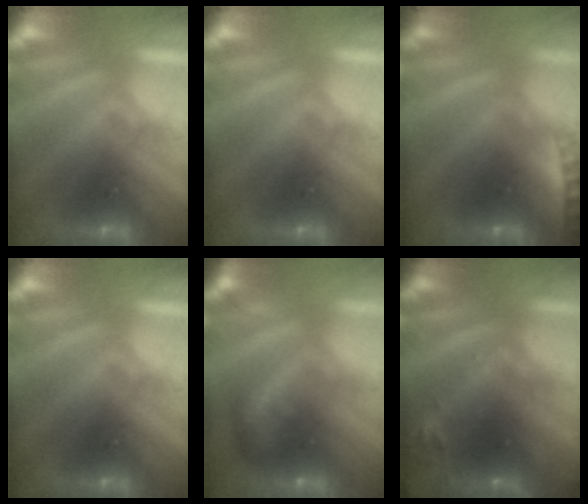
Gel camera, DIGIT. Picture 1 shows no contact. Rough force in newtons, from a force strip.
{"total": 0.0}
{"total": 2.1}
{"total": 0.0}
{"total": 5.7}
{"total": 6.7}